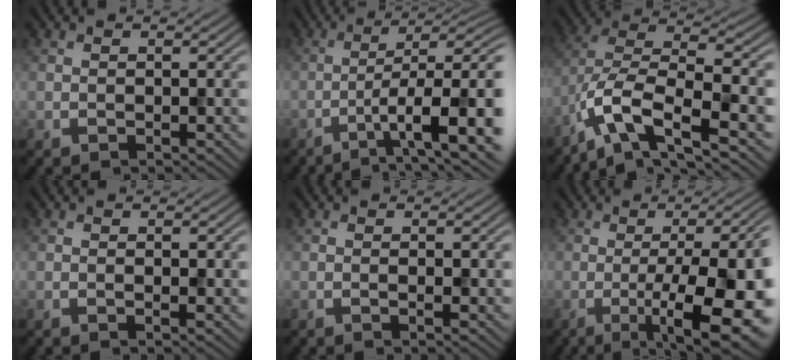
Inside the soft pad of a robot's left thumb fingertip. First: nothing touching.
{"total": 11.0, "force": [-3.6, 2.8, 10.1], "torque": [-0.154, -0.003, -0.050]}
{"total": 12.2, "force": [-6.1, 4.2, 9.7], "torque": [-0.190, -0.006, -0.115]}
{"total": 0.9, "force": [0.1, 0.1, 0.8], "torque": [-0.014, -0.003, 0.000]}
{"total": 1.1, "force": [-0.1, 0.1, 1.1], "torque": [-0.020, -0.001, -0.003]}
{"total": 17.3, "force": [-3.2, 5.3, 16.1], "torque": [-0.185, -0.003, -0.041]}